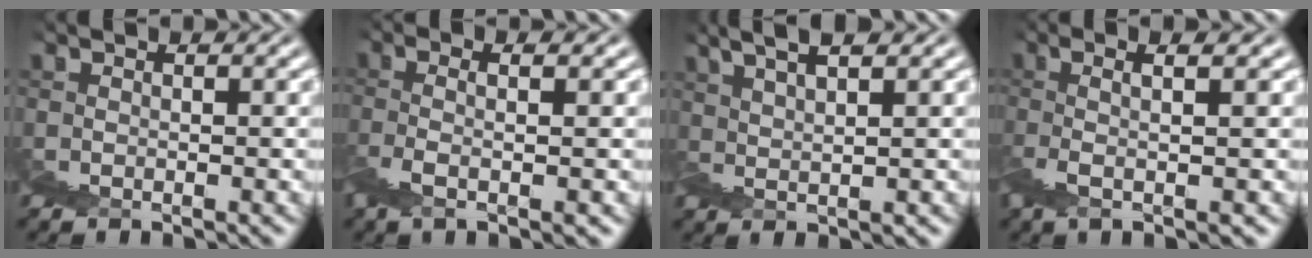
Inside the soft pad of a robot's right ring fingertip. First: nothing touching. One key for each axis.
{"total": 4.1, "fx": 1.3, "fy": -3.8, "fz": -0.7, "tx": 0.017, "ty": 0.032, "tz": 0.011}
{"total": 3.9, "fx": 2.4, "fy": -2.7, "fz": 1.7, "tx": -0.015, "ty": 0.035, "tz": 0.033}
{"total": 5.4, "fx": 1.9, "fy": -4.7, "fz": -1.7, "tx": 0.038, "ty": 0.040, "tz": 0.023}